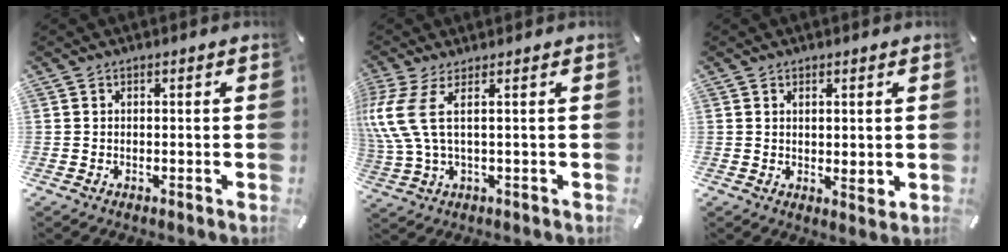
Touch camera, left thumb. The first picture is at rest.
{"total": 9.1, "force": [2.0, 2.6, 8.5], "torque": [-0.197, -0.020, 0.036]}
{"total": 2.2, "force": [1.0, 1.0, 1.7], "torque": [-0.026, -0.004, 0.016]}